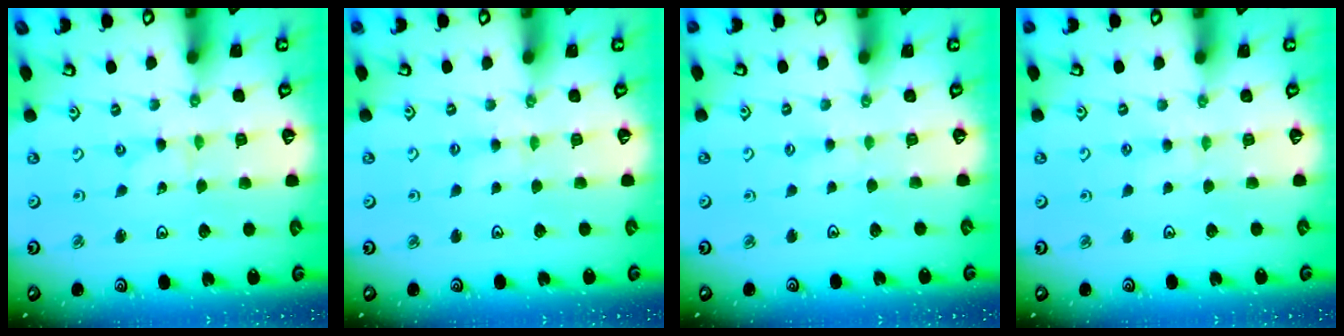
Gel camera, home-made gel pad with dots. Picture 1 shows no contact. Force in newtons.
{"total": 2.5, "press": 2.5, "slide": 0.3}
{"total": 1.7, "press": 1.7, "slide": 0.3}
{"total": 2.3, "press": 2.3, "slide": 0.4}